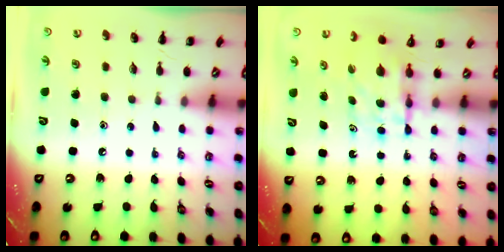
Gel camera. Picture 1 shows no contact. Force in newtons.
{"total": 5.0, "press": 5.0, "slide": 0.4}